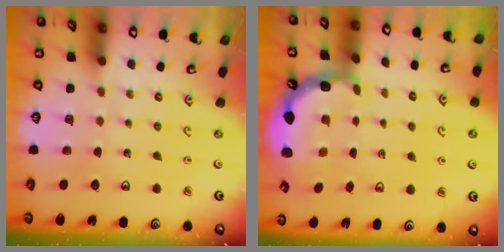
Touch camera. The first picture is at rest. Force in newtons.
{"total": 2.7, "press": 2.7, "slide": 0.6}